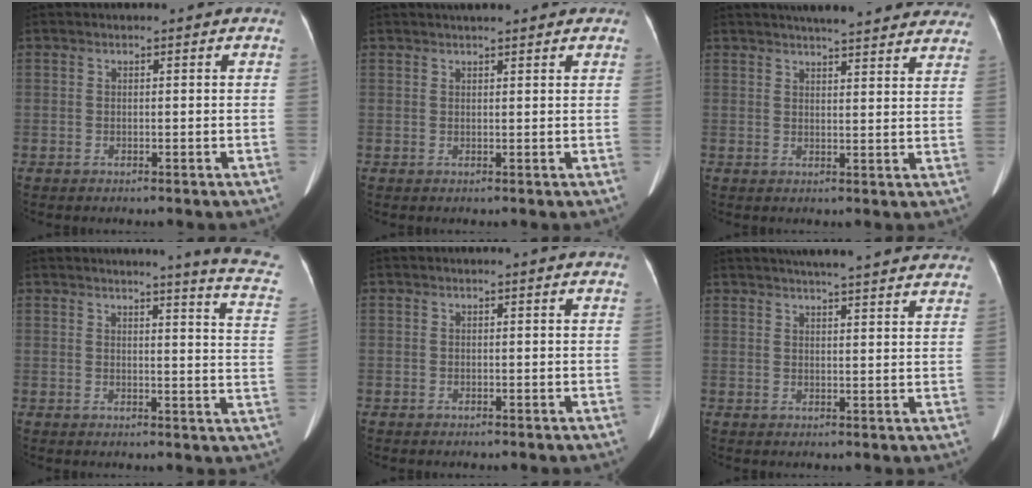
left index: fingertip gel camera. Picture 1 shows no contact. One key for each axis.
{"total": 5.5, "fx": 4.6, "fy": 1.3, "fz": 2.8, "tx": -0.036, "ty": 0.027, "tz": 0.058}
{"total": 19.6, "fx": 17.7, "fy": 3.1, "fz": 8.0, "tx": -0.100, "ty": 0.002, "tz": 0.205}
{"total": 11.2, "fx": 10.0, "fy": -1.1, "fz": 5.1, "tx": -0.056, "ty": -0.072, "tz": 0.085}
{"total": 0.0}
{"total": 19.8, "fx": 17.7, "fy": 2.2, "fz": 8.6, "tx": -0.120, "ty": 0.016, "tz": 0.215}